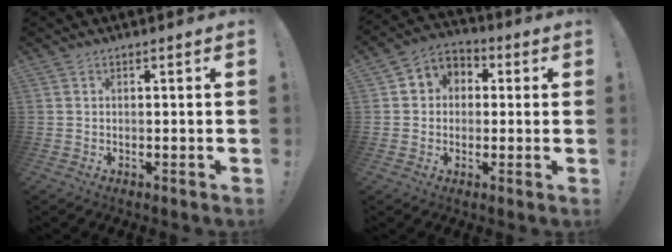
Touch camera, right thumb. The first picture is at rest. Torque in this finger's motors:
{"motor_torque": [-0.28, 0.79, 0.02, 0.01, 0.01]}